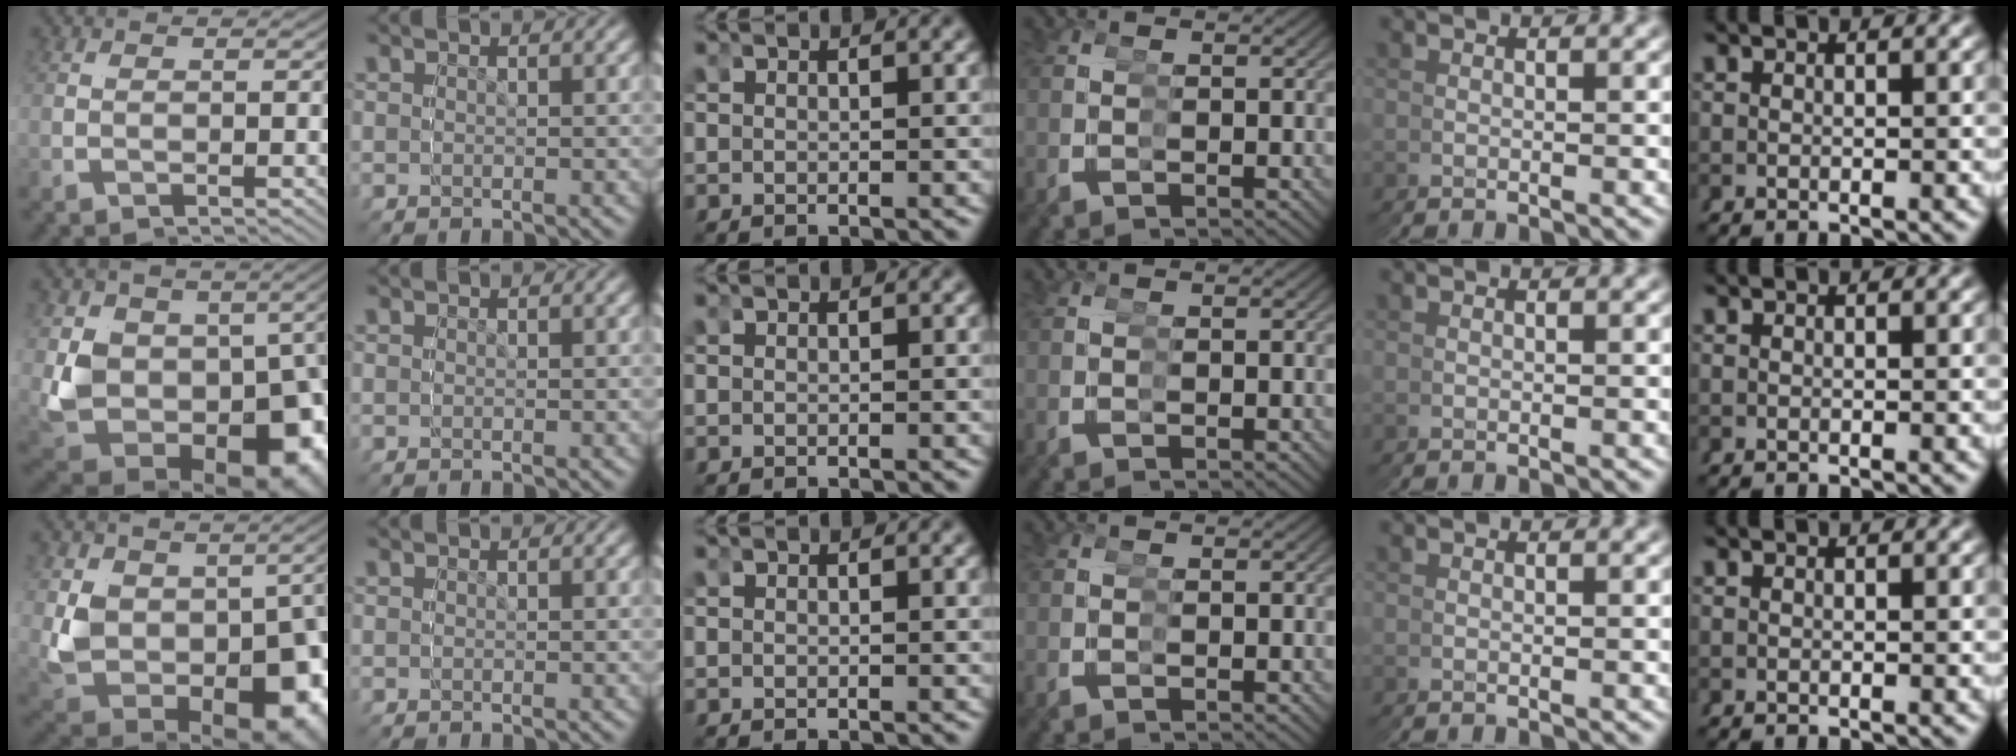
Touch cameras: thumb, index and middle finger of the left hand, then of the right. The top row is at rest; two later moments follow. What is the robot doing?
{"motion": "grasp_and_lifting", "object": "legos"}